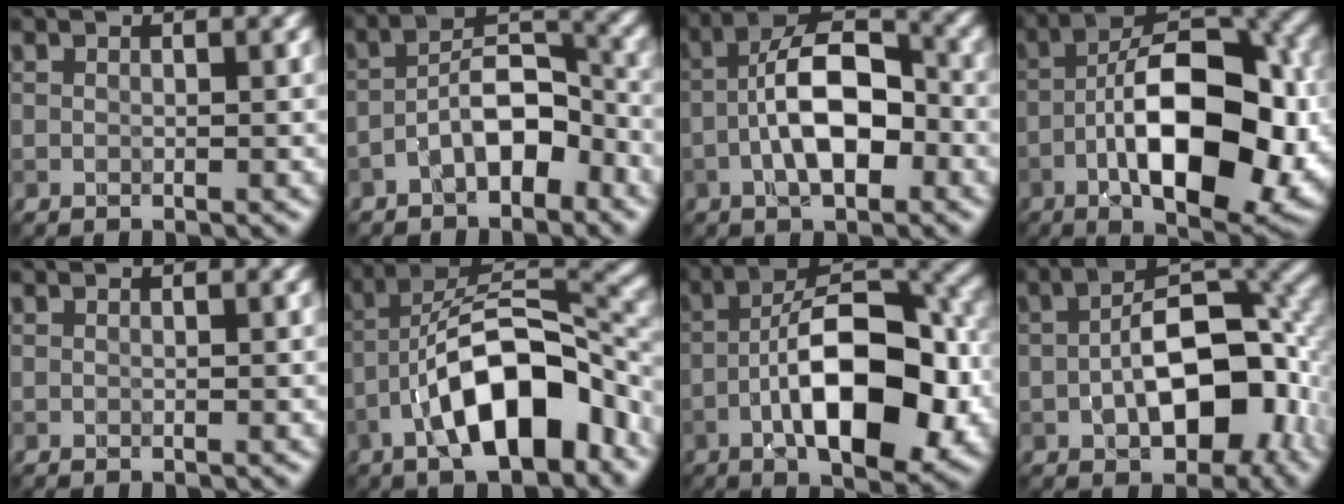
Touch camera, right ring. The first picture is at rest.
{"total": 5.3, "force": [-2.9, 2.4, 3.8], "torque": [-0.061, 0.018, -0.052]}
{"total": 7.6, "force": [-2.1, 3.3, 6.5], "torque": [-0.115, 0.019, -0.042]}
{"total": 13.6, "force": [-4.1, 5.8, 11.6], "torque": [-0.179, 0.006, -0.072]}
{"total": 0.0}
{"total": 10.7, "force": [-5.2, 4.1, 8.4], "torque": [-0.137, 0.023, -0.090]}
{"total": 12.1, "force": [-3.8, 5.0, 10.3], "torque": [-0.164, 0.009, -0.066]}
{"total": 10.9, "force": [-2.0, 6.1, 8.7], "torque": [-0.130, -0.001, -0.024]}